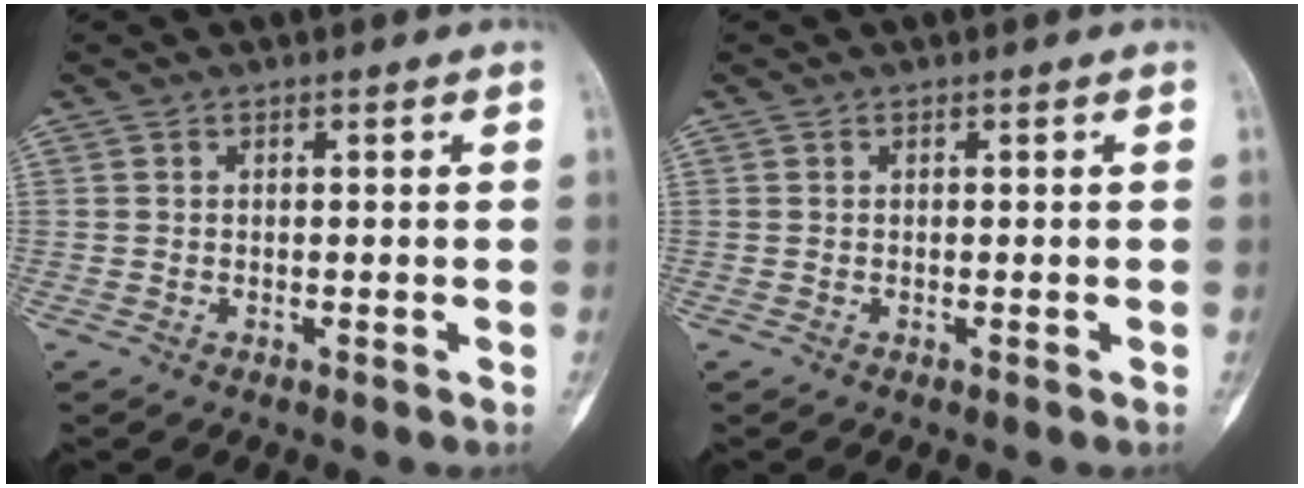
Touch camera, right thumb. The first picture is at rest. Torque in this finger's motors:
{"motor_torque": [0.01, -0.01, 0.01, -0.01, 0.00]}